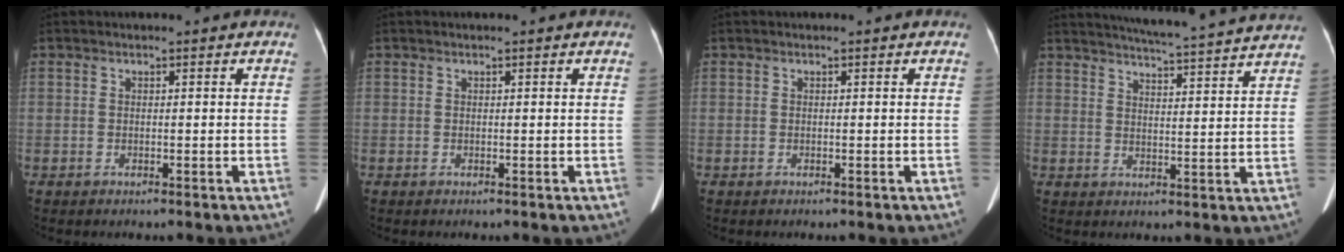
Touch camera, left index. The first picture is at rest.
{"total": 0.0}
{"total": 0.0}
{"total": 18.1, "force": [16.8, -0.4, 6.6], "torque": [-0.110, -0.012, 0.214]}